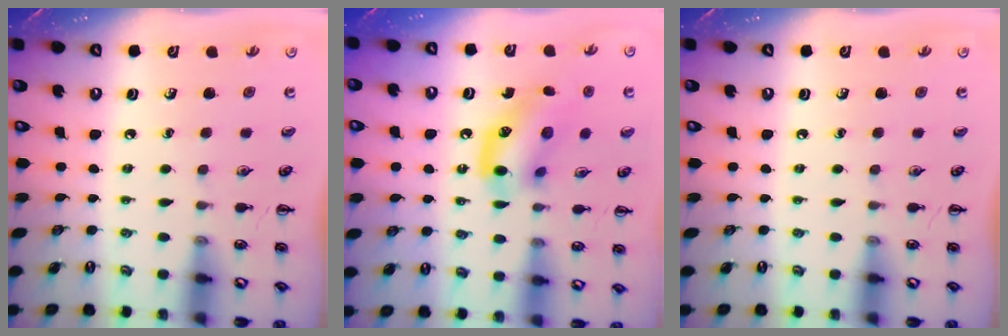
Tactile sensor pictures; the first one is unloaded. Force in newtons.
{"total": 13.6, "press": 13.3, "slide": 3.2}
{"total": 0.0}